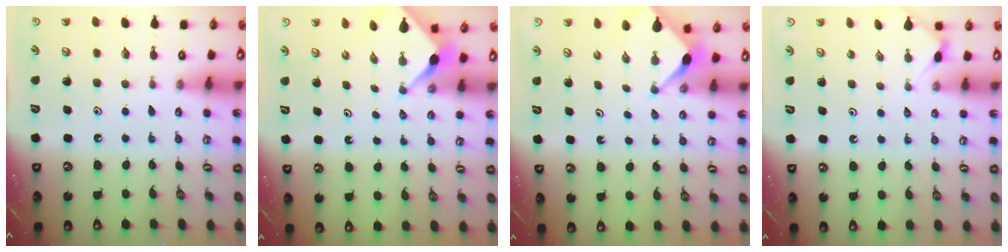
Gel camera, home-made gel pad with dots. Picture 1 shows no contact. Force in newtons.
{"total": 2.3, "press": 2.3, "slide": 0.2}
{"total": 2.5, "press": 2.5, "slide": 0.3}
{"total": 2.9, "press": 2.8, "slide": 0.5}